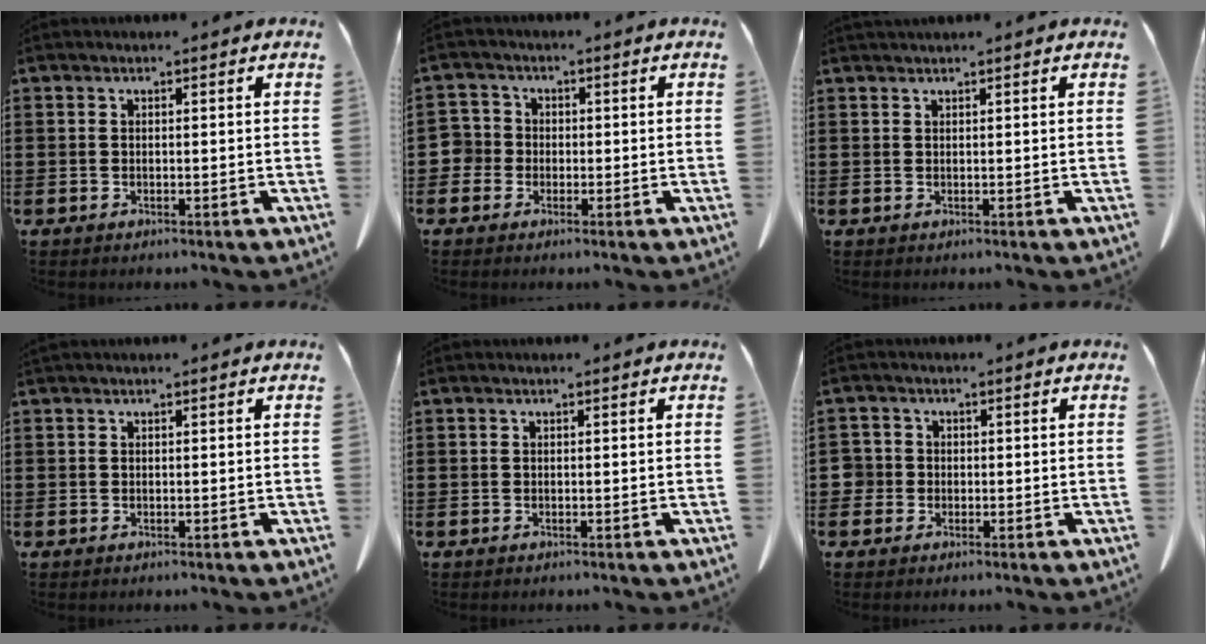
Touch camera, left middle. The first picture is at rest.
{"total": 3.1, "force": [-0.7, 2.9, 0.7], "torque": [-0.041, 0.002, -0.023]}
{"total": 0.6, "force": [0.6, -0.1, 0.1], "torque": [-0.003, -0.002, 0.012]}
{"total": 0.0}
{"total": 0.0}
{"total": 2.1, "force": [-0.2, 2.1, 0.4], "torque": [-0.024, 0.003, -0.009]}